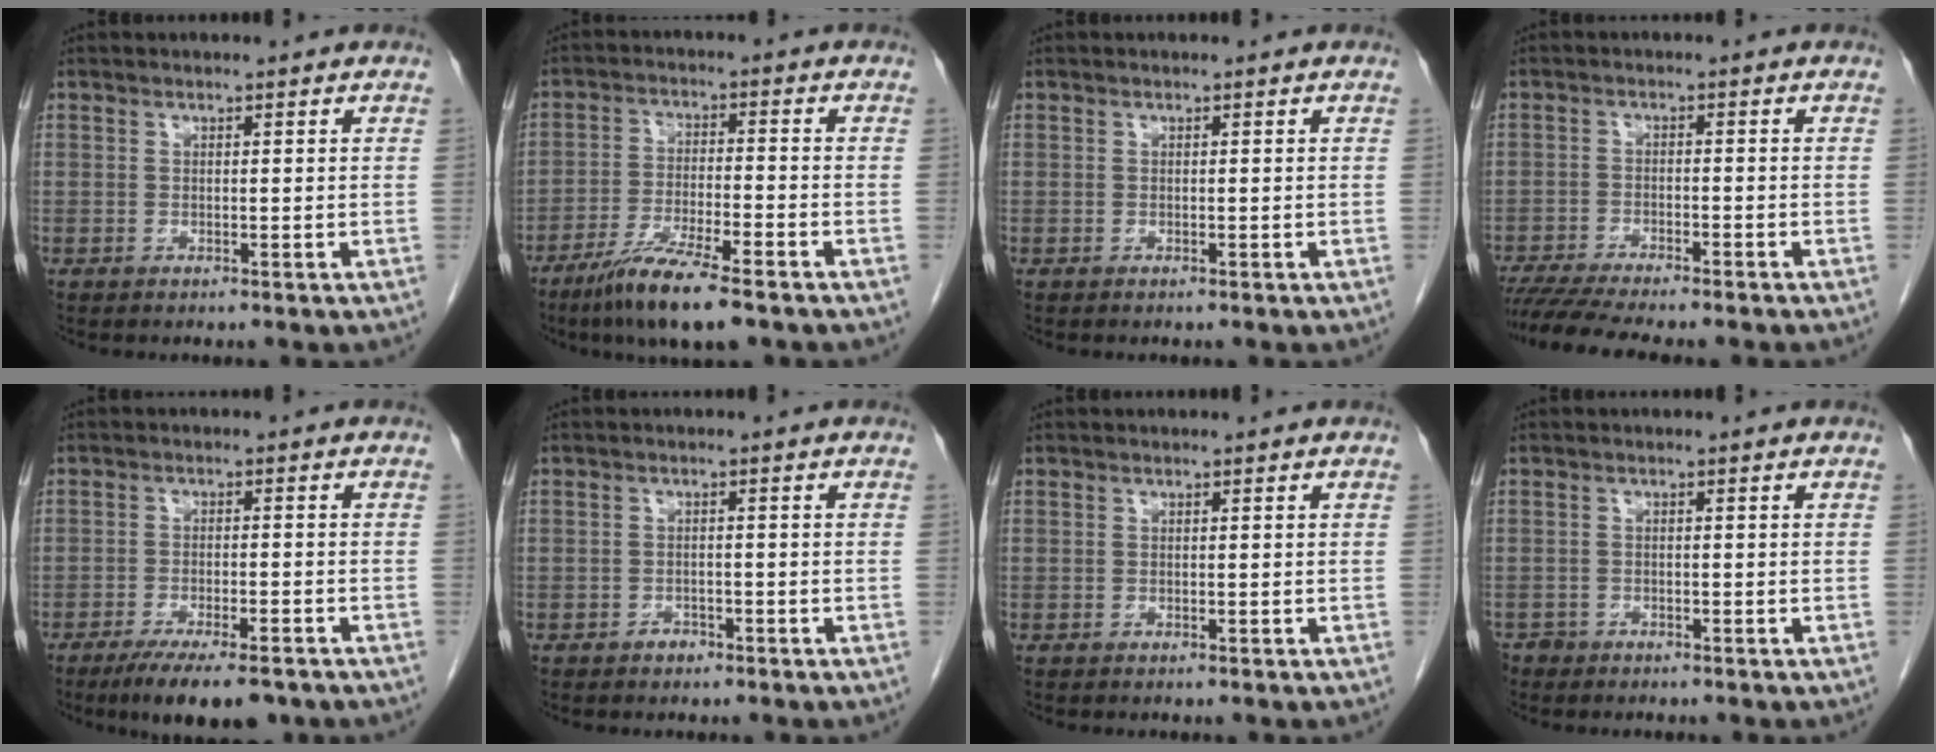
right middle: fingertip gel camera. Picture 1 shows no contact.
{"total": 10.1, "force": [-7.2, 0.9, 7.0], "torque": [-0.131, -0.026, -0.128]}
{"total": 0.0}
{"total": 10.9, "force": [-9.4, 1.0, 5.4], "torque": [-0.078, -0.013, -0.143]}
{"total": 10.2, "force": [-7.7, 2.4, 6.3], "torque": [-0.091, -0.014, -0.116]}
{"total": 1.4, "force": [-1.0, 0.8, 0.4], "torque": [-0.006, 0.004, -0.016]}
{"total": 0.0}
{"total": 1.7, "force": [-1.4, 1.0, -0.2], "torque": [0.000, 0.002, -0.026]}